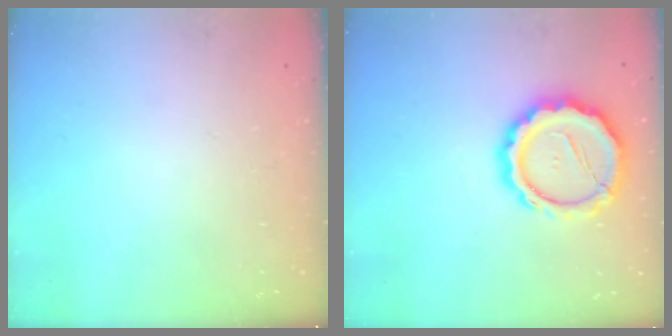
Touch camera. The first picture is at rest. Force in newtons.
{"total": 15.4, "press": 15.2, "slide": 2.3}